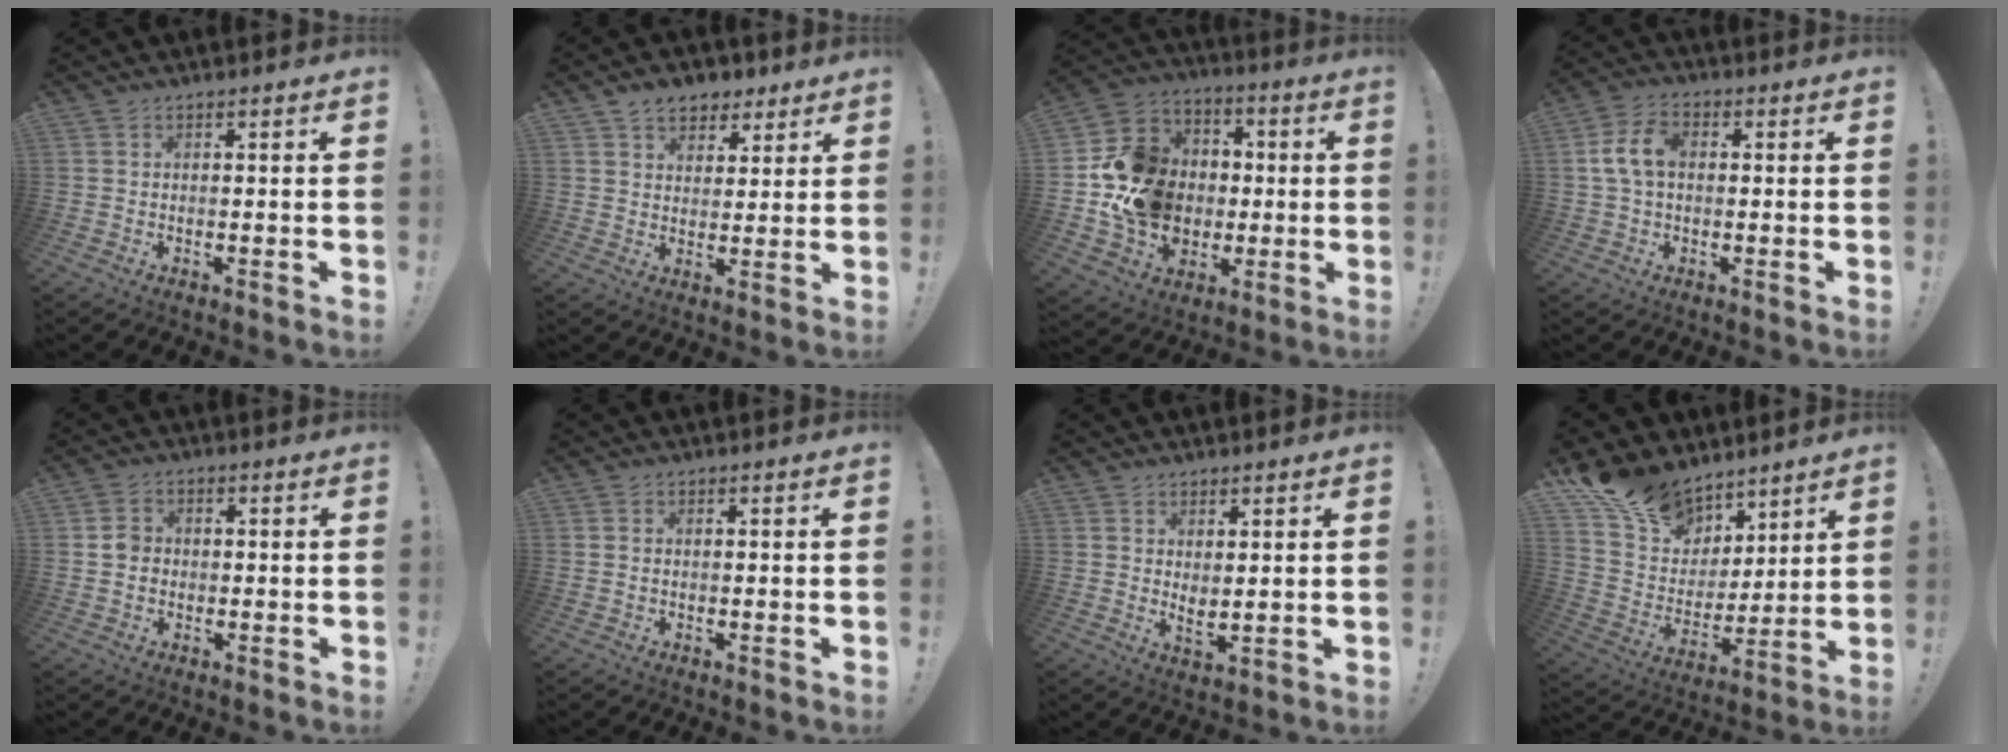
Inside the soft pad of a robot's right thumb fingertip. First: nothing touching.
{"total": 7.9, "force": [5.1, 5.5, 2.5], "torque": [-0.030, -0.027, 0.098]}
{"total": 17.2, "force": [-1.7, 15.6, 6.9], "torque": [-0.086, 0.028, -0.006]}
{"total": 8.9, "force": [0.8, 5.8, 6.7], "torque": [-0.140, 0.013, 0.017]}
{"total": 4.3, "force": [-0.5, 3.7, 2.1], "torque": [-0.028, 0.009, -0.008]}
{"total": 0.6, "force": [0.1, 0.4, 0.3], "torque": [-0.013, 0.005, 0.002]}
{"total": 3.5, "force": [2.3, 1.2, 2.4], "torque": [-0.036, -0.019, 0.042]}
{"total": 16.2, "force": [11.3, 10.4, 5.1], "torque": [-0.099, -0.075, 0.222]}